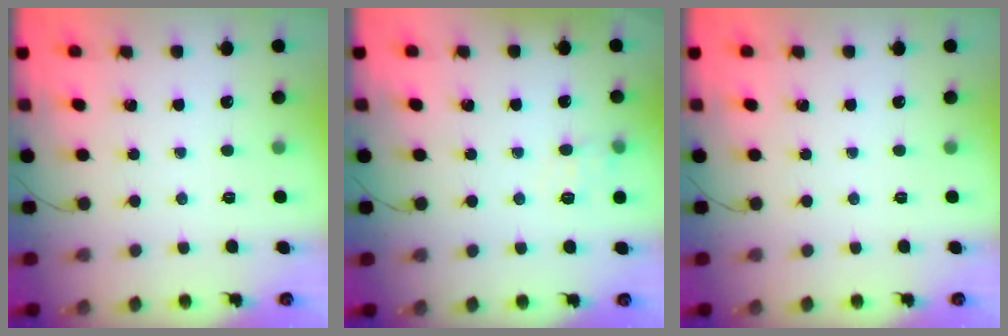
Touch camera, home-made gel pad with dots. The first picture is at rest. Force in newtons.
{"total": 6.7, "press": 6.5, "slide": 1.8}
{"total": 0.0}